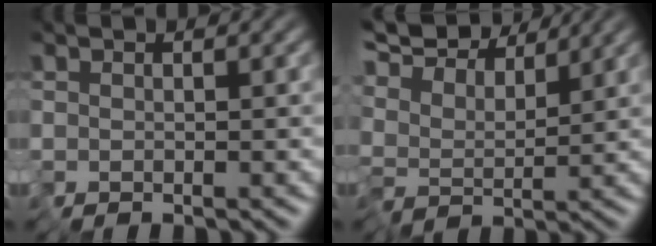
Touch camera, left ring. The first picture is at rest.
{"total": 7.7, "force": [6.4, 2.6, 3.3], "torque": [-0.095, 0.025, 0.100]}